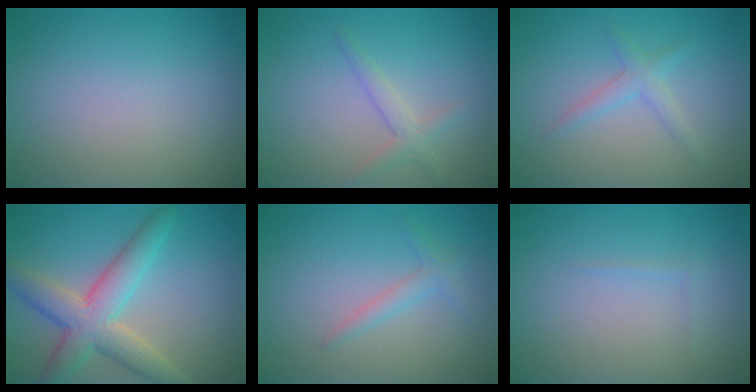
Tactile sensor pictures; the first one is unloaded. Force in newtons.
{"total": 1.8, "press": 1.8, "slide": 0.1}
{"total": 1.8, "press": 1.8, "slide": 0.1}
{"total": 6.2, "press": 6.2, "slide": 0.2}
{"total": 1.5, "press": 1.5, "slide": 0.1}
{"total": 0.5, "press": 0.5, "slide": 0.1}